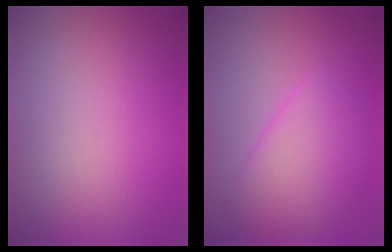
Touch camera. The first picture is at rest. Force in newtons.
{"total": 4.0, "press": 4.0, "slide": 0.2}